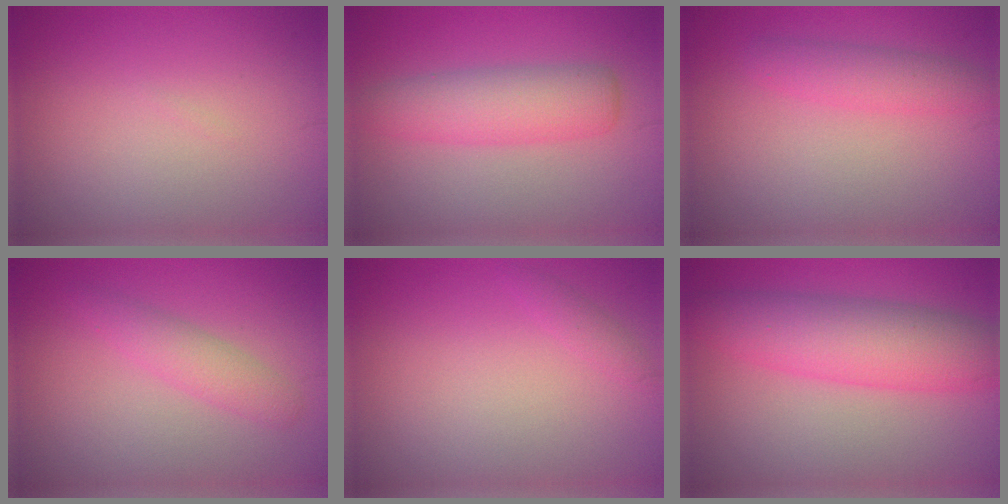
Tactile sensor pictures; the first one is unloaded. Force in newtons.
{"total": 4.4, "press": 4.4, "slide": 0.1}
{"total": 2.4, "press": 2.4, "slide": 0.1}
{"total": 2.3, "press": 2.3, "slide": 0.0}
{"total": 0.8, "press": 0.8, "slide": 0.0}
{"total": 6.6, "press": 6.6, "slide": 0.0}